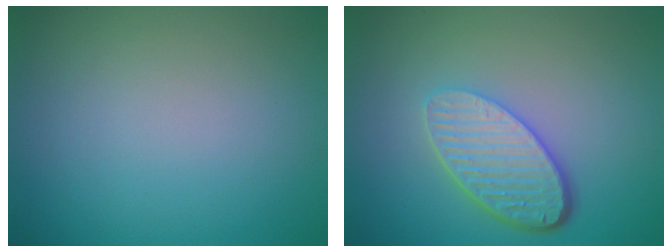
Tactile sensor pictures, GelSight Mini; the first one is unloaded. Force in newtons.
{"total": 5.3, "press": 3.8, "slide": 3.6}